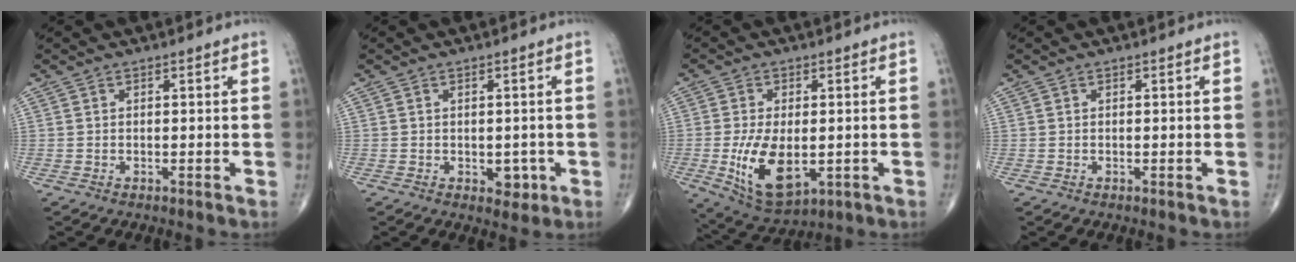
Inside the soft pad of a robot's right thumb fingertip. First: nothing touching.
{"total": 3.1, "force": [-0.7, 2.1, 2.1], "torque": [-0.008, 0.001, -0.004]}
{"total": 11.9, "force": [-2.1, 6.2, 9.9], "torque": [-0.177, -0.016, -0.020]}
{"total": 0.0}